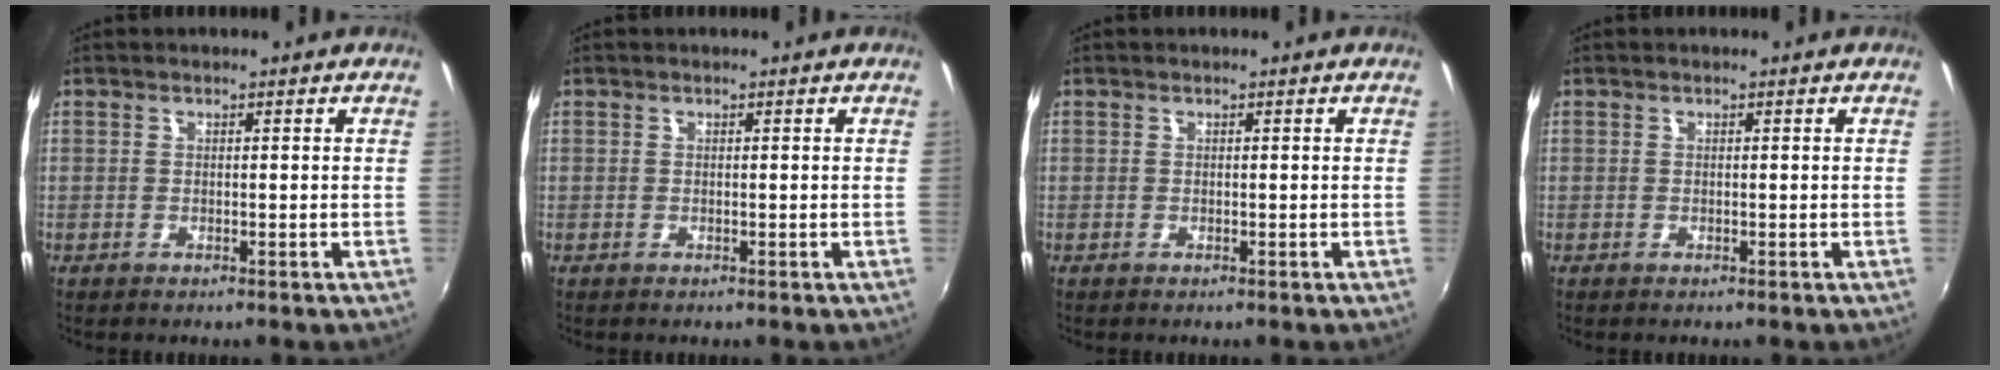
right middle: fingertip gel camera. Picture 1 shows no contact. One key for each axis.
{"total": 0.0}
{"total": 0.0}
{"total": 0.0}